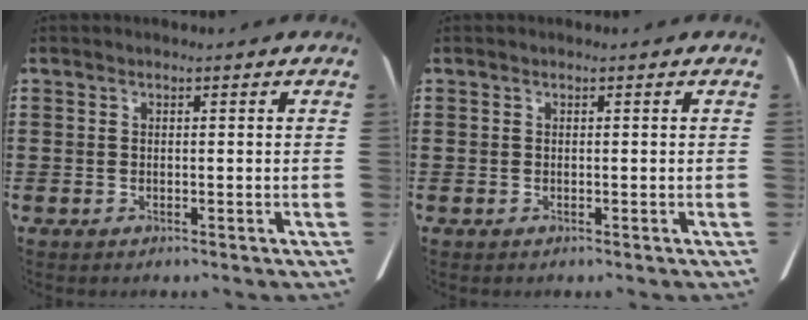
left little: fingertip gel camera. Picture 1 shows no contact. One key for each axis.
{"total": 0.0}